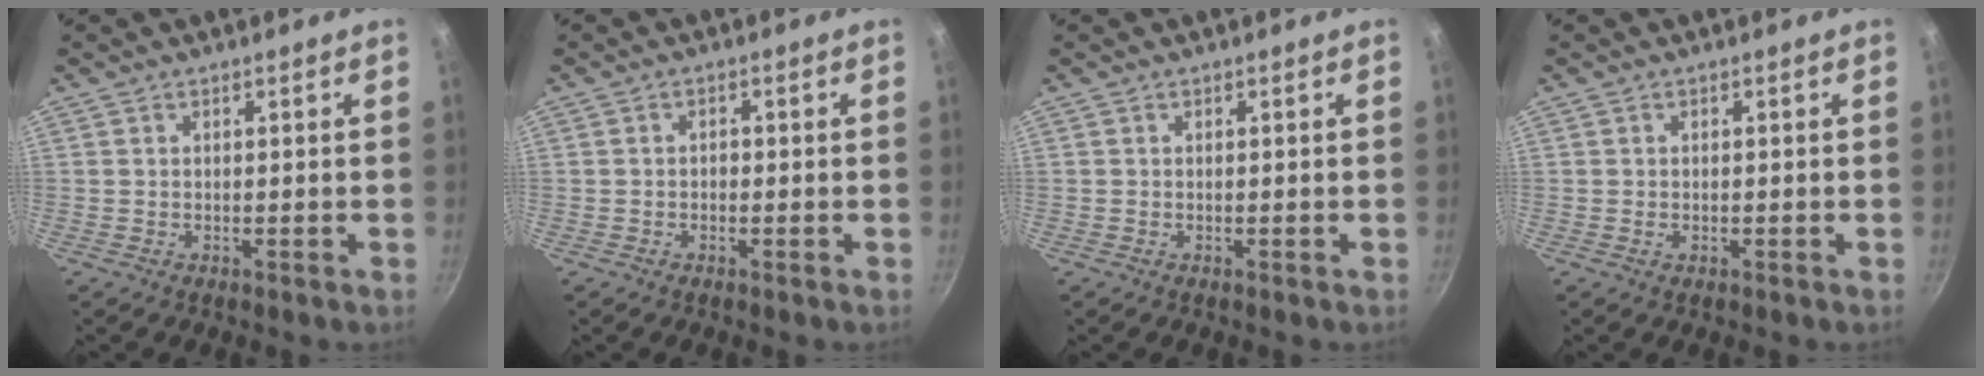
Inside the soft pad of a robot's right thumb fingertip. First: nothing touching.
{"total": 1.1, "force": [-0.3, 0.8, 0.6], "torque": [-0.010, 0.005, -0.006]}
{"total": 0.0}
{"total": 0.7, "force": [-0.2, 0.5, 0.5], "torque": [-0.008, 0.001, -0.004]}